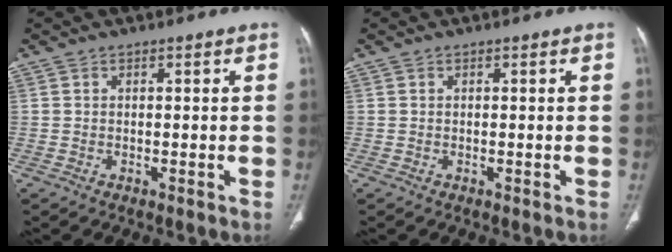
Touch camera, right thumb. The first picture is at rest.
{"total": 0.0}